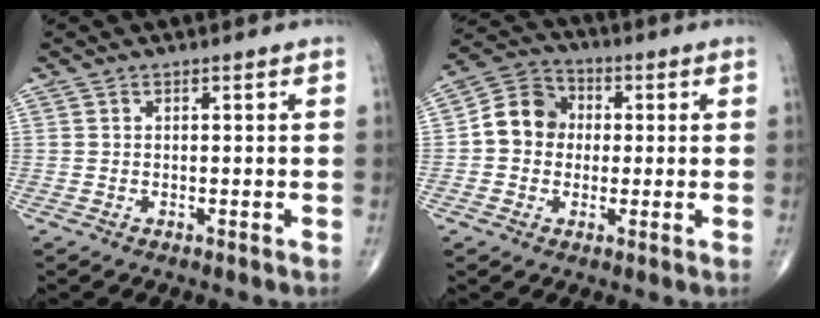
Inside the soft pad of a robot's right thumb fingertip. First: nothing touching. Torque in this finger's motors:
{"motor_torque": [1.08, 1.07, 0.42, -0.51, 0.05]}